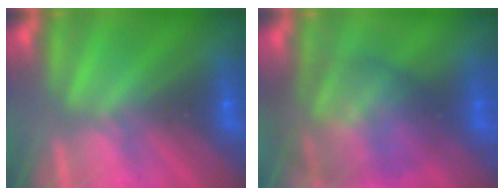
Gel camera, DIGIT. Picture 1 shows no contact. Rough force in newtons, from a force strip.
{"total": 8.7}